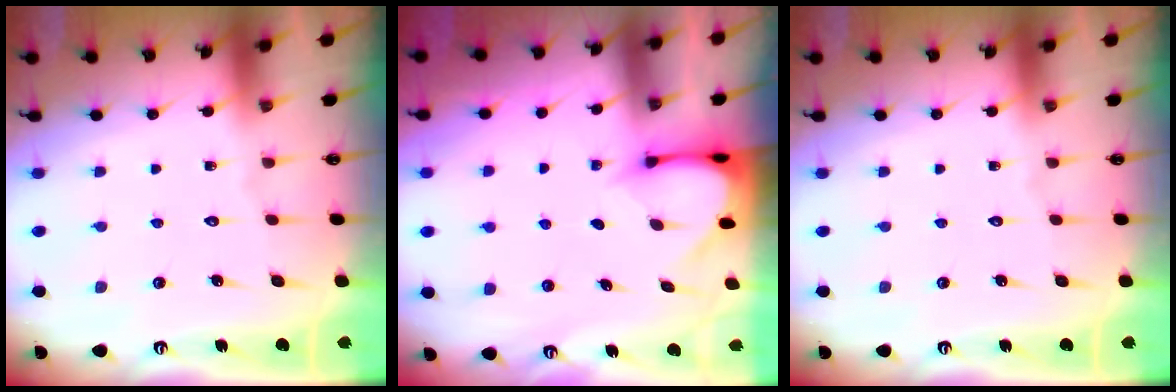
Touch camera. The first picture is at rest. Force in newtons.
{"total": 3.0, "press": 3.0, "slide": 0.3}
{"total": 0.0}